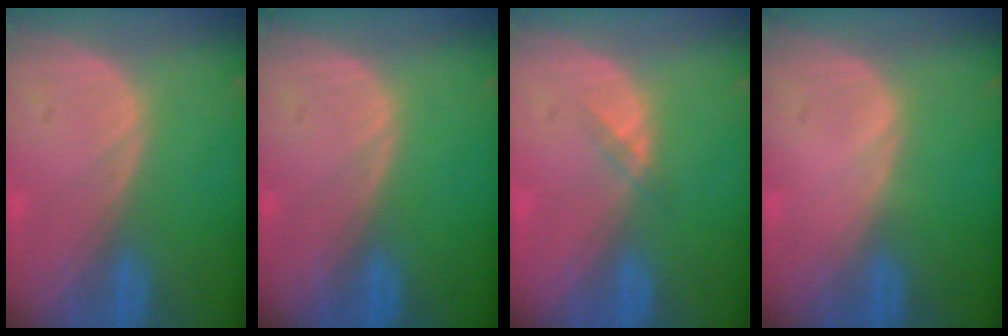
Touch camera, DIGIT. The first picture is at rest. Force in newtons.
{"total": 0.0}
{"total": 1.4, "press": 1.1, "slide": 0.8}
{"total": 0.0}